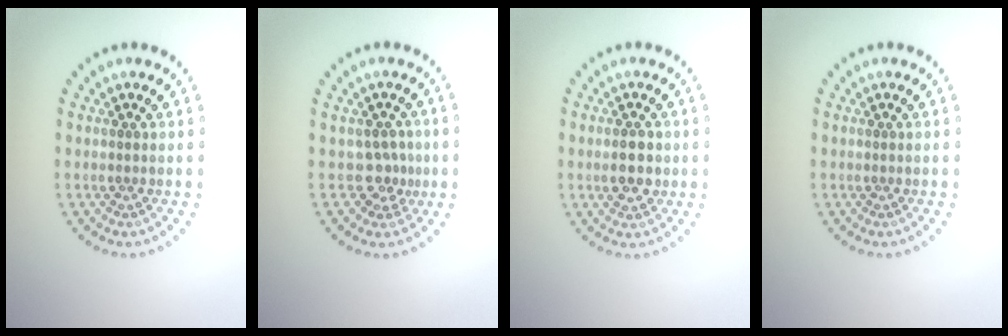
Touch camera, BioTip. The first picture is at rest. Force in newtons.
{"total": 2.2, "press": 1.4, "slide": 1.7}
{"total": 2.6, "press": 2.6, "slide": 0.1}
{"total": 0.0}